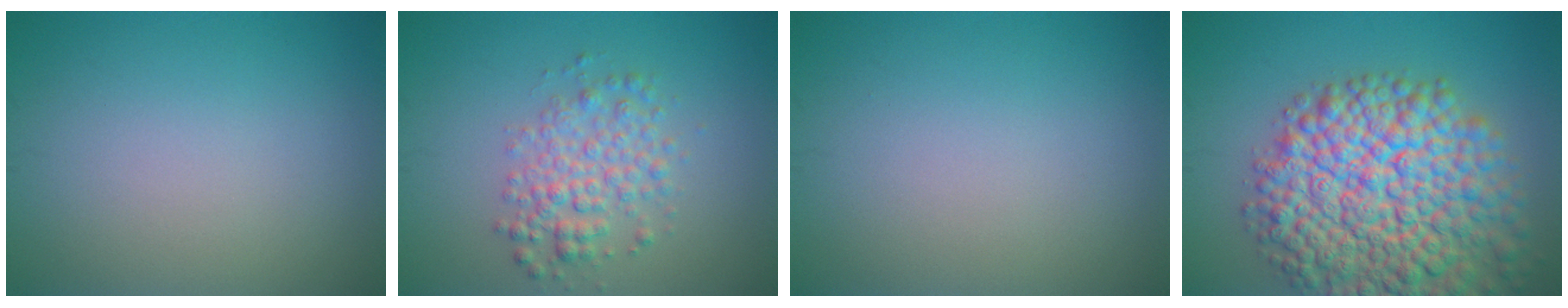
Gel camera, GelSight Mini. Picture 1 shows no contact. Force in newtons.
{"total": 3.5, "press": 3.5, "slide": 0.1}
{"total": 0.0}
{"total": 13.6, "press": 13.5, "slide": 0.6}